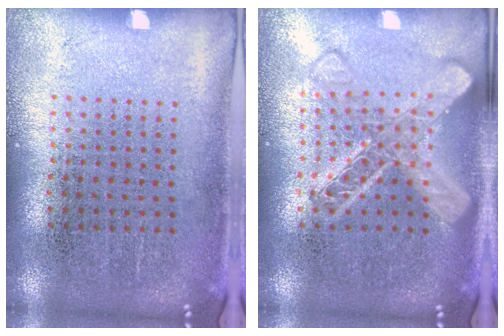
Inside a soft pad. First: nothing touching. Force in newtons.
{"total": 3.1, "press": 3.1, "slide": 0.5}